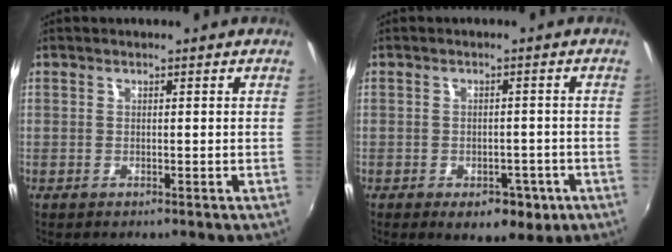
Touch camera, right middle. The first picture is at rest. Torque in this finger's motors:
{"motor_torque": [0.85, -1.29, -0.05, 0.00]}